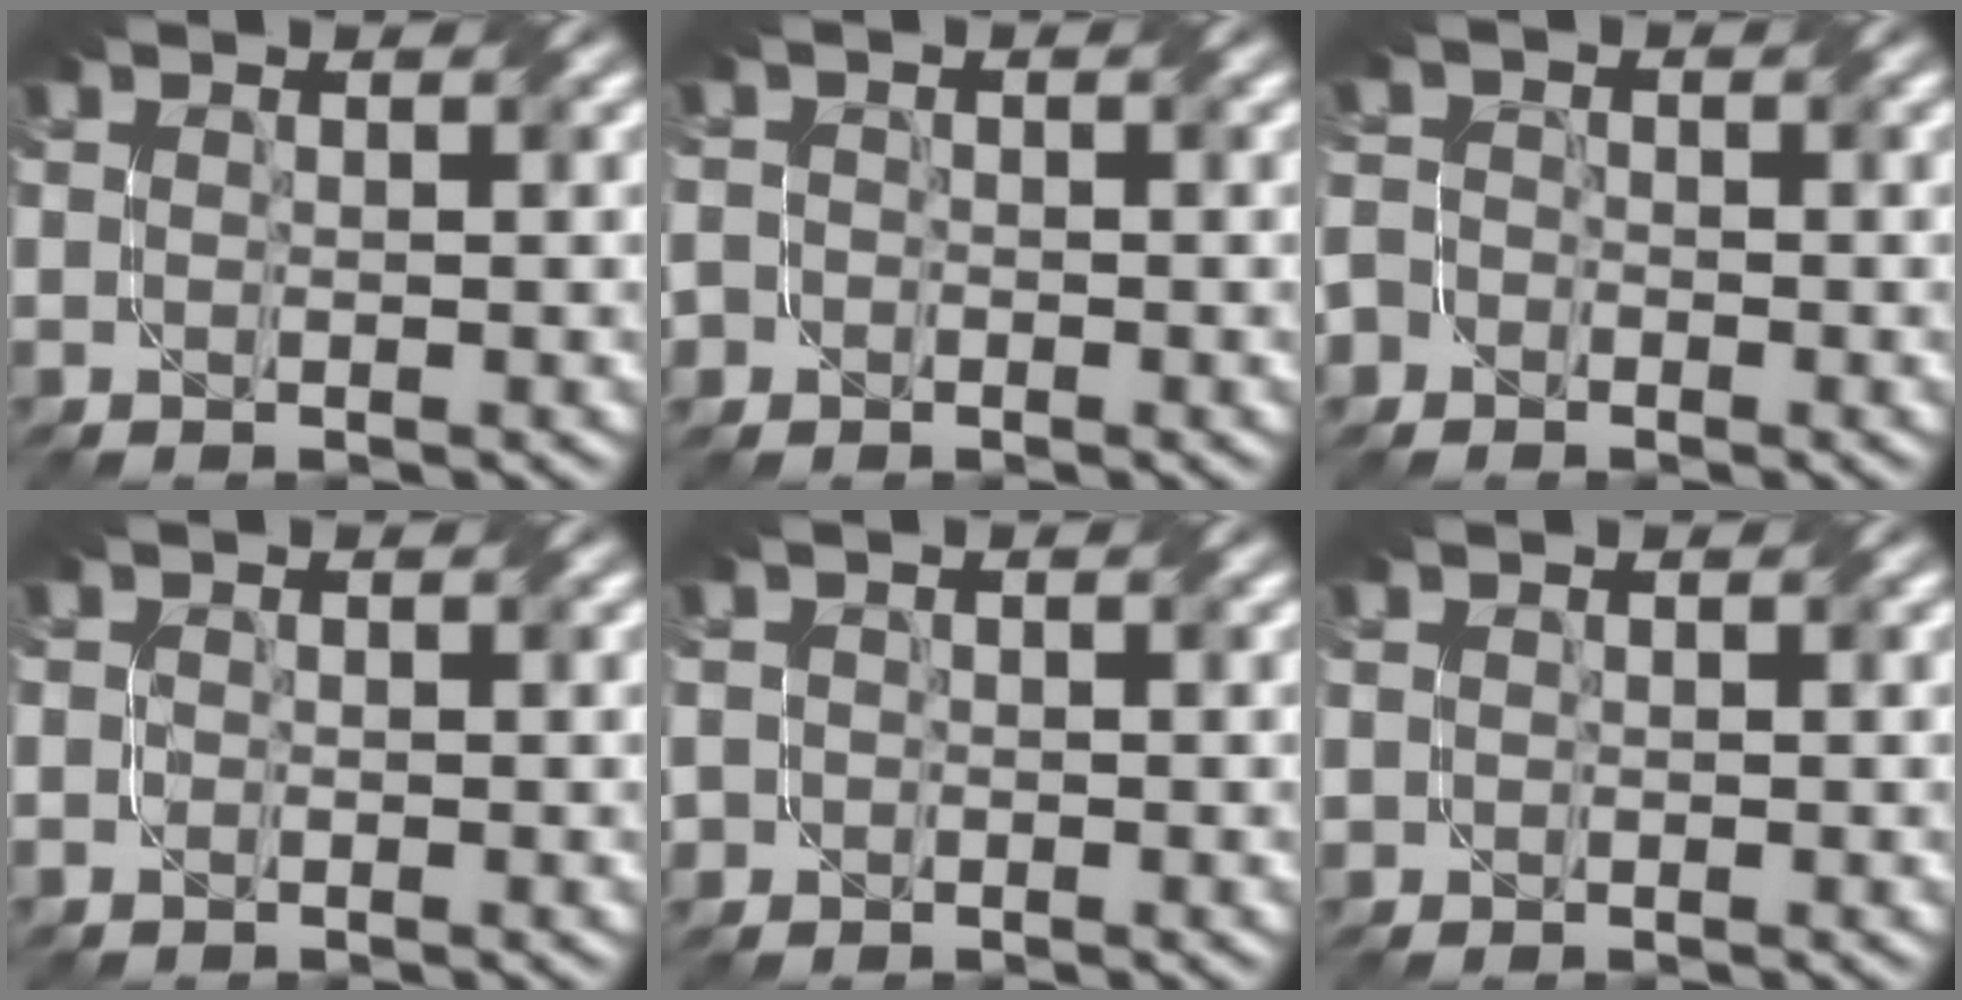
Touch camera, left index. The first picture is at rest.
{"total": 2.7, "force": [-1.0, 2.5, 0.2], "torque": [0.003, 0.012, -0.028]}
{"total": 3.2, "force": [-2.0, 2.5, 0.3], "torque": [0.003, 0.005, -0.042]}
{"total": 0.7, "force": [-0.2, 0.6, 0.1], "torque": [-0.001, -0.004, -0.008]}
{"total": 2.0, "force": [-0.3, 1.9, 0.0], "torque": [0.001, 0.006, -0.003]}
{"total": 0.9, "force": [0.4, 0.8, 0.0], "torque": [0.002, -0.002, 0.008]}